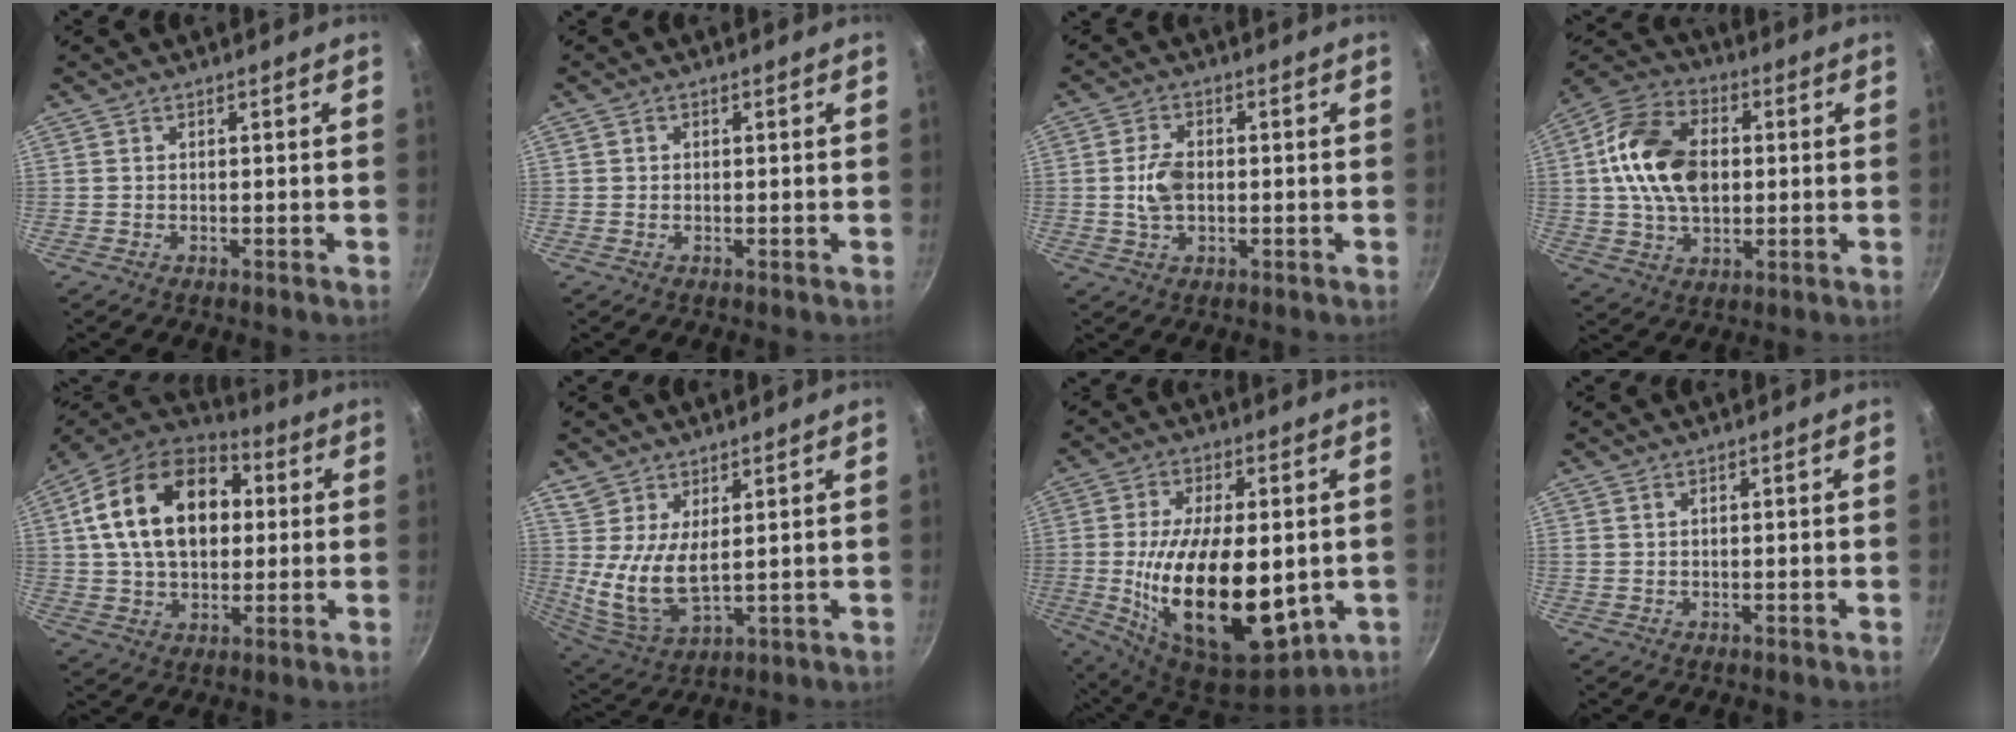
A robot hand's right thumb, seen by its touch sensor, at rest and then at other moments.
{"total": 0.7, "force": [0.1, 0.7, 0.3], "torque": [-0.003, 0.003, 0.001]}
{"total": 5.6, "force": [-0.2, 3.5, 4.4], "torque": [-0.077, 0.008, -0.006]}
{"total": 17.0, "force": [1.5, 11.5, 12.5], "torque": [-0.202, 0.017, 0.013]}
{"total": 21.9, "force": [4.2, 14.7, 15.6], "torque": [-0.242, 0.023, 0.058]}
{"total": 9.1, "force": [2.7, 4.7, 7.3], "torque": [-0.136, -0.029, 0.063]}
{"total": 23.5, "force": [-2.2, 11.8, 20.2], "torque": [-0.349, -0.008, -0.021]}
{"total": 0.5, "force": [0.3, 0.3, 0.3], "torque": [-0.006, 0.002, 0.005]}